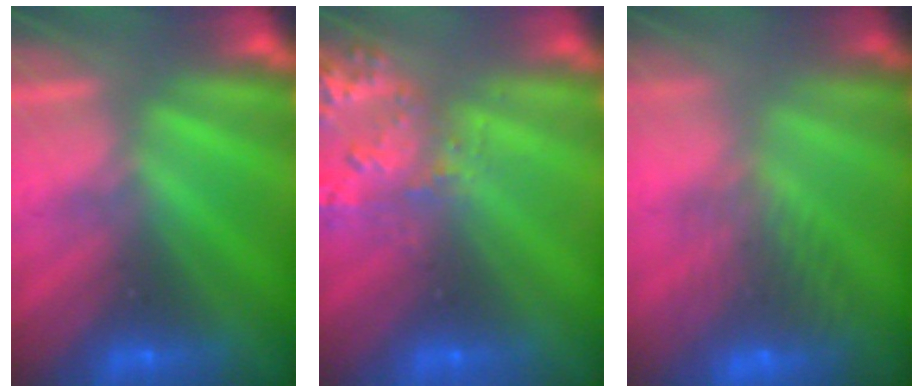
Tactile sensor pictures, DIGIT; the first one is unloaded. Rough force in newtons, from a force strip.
{"total": 2.8}
{"total": 8.7}